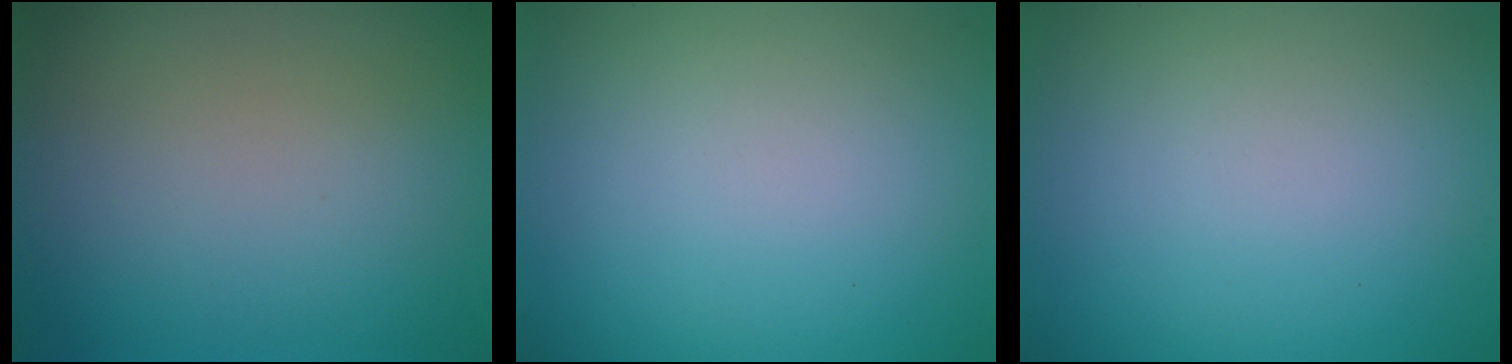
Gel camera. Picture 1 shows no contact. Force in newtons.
{"total": 0.0}
{"total": 0.0}